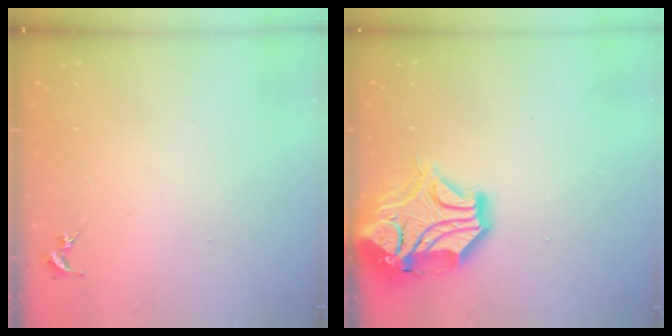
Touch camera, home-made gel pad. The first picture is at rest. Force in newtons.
{"total": 17.6, "press": 17.4, "slide": 2.6}